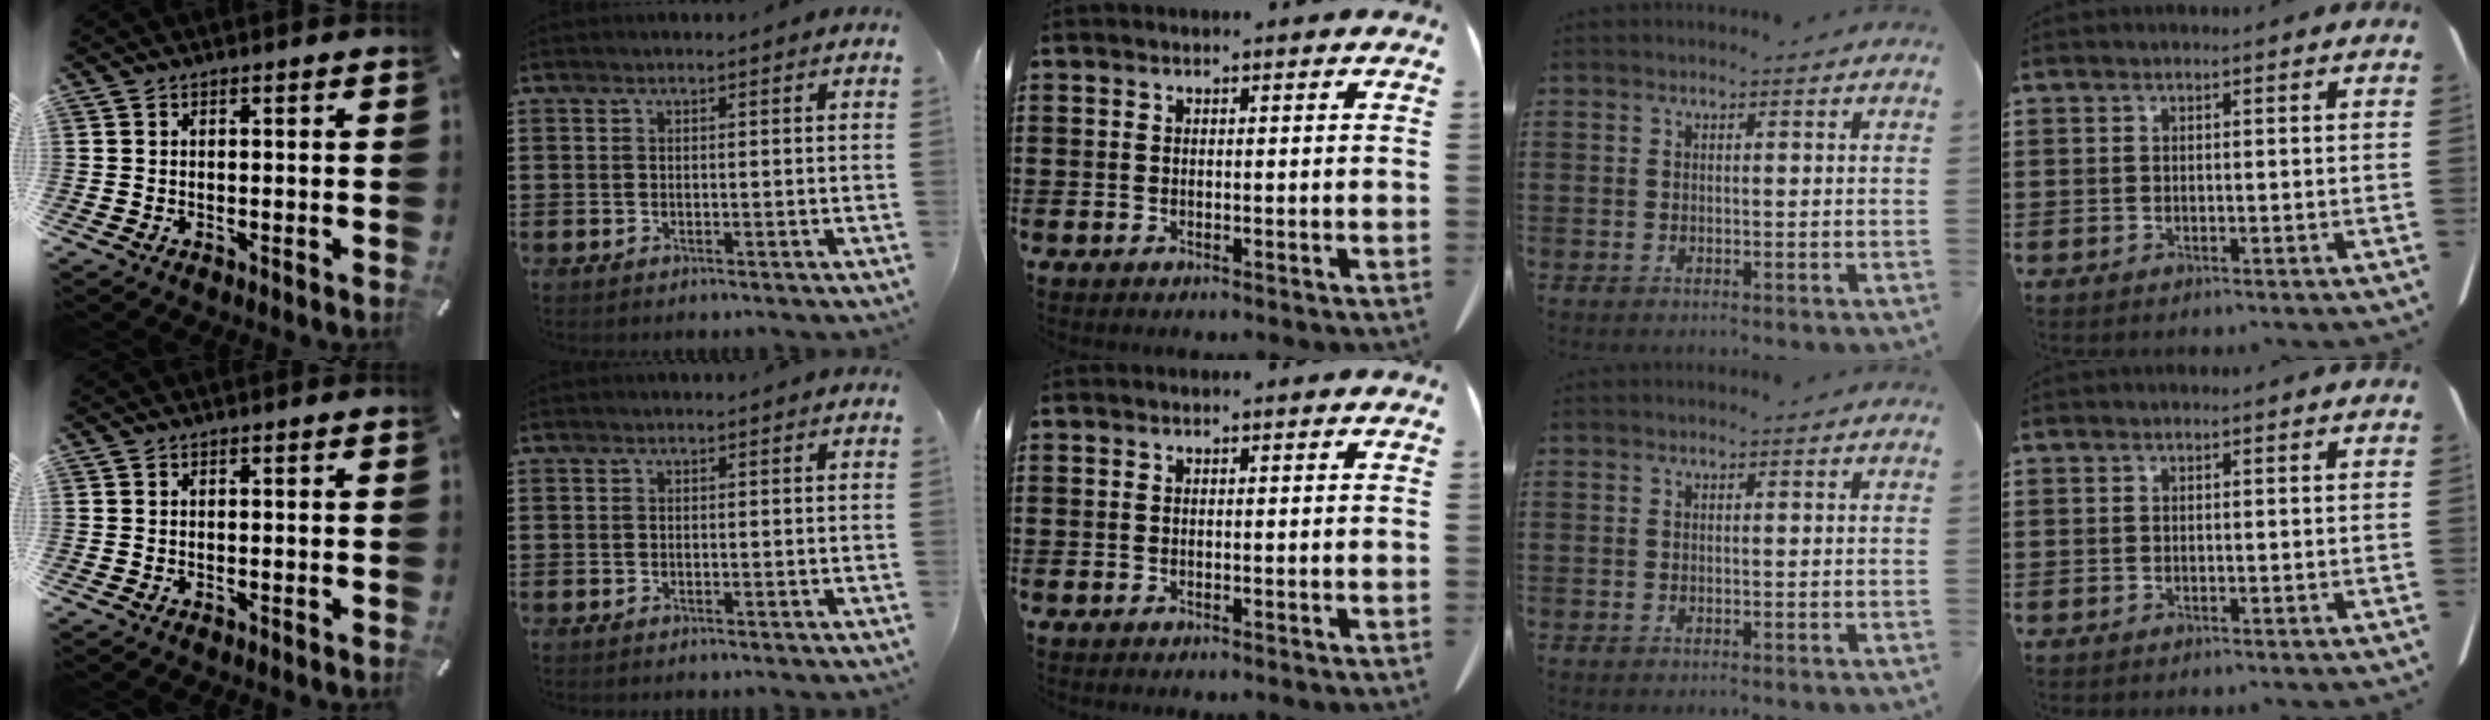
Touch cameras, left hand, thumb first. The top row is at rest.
{}